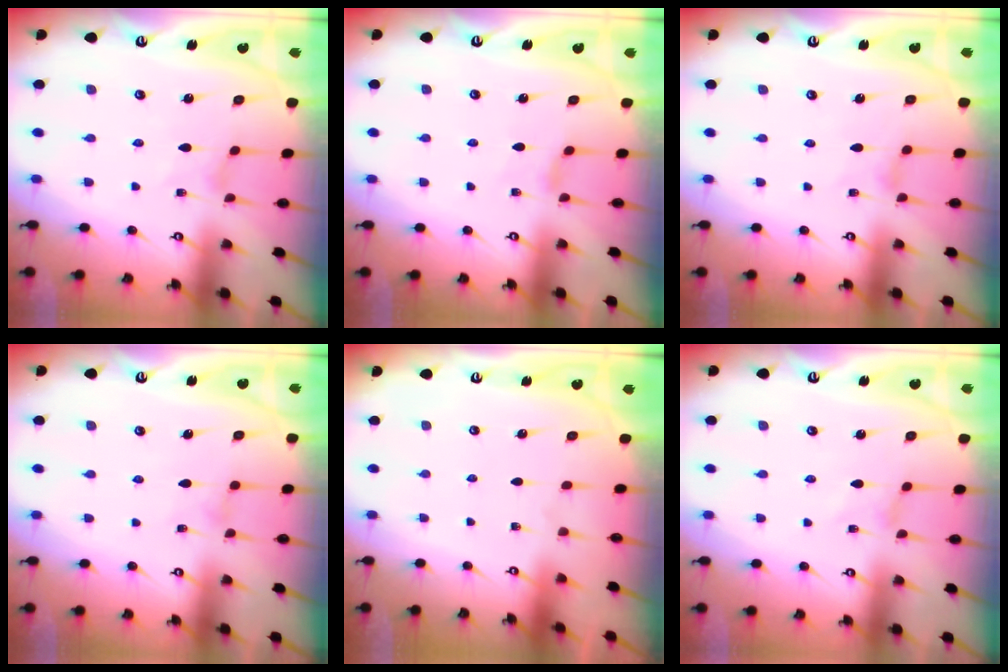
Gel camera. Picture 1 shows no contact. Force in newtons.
{"total": 1.9, "press": 1.9, "slide": 0.4}
{"total": 0.7, "press": 0.6, "slide": 0.3}
{"total": 0.0}
{"total": 0.0}
{"total": 0.7, "press": 0.7, "slide": 0.2}